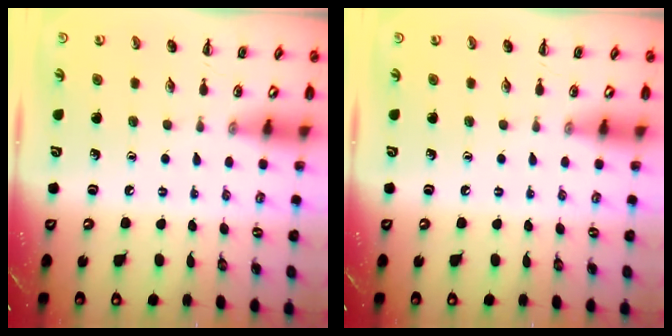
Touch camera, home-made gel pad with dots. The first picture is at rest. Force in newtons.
{"total": 0.0}